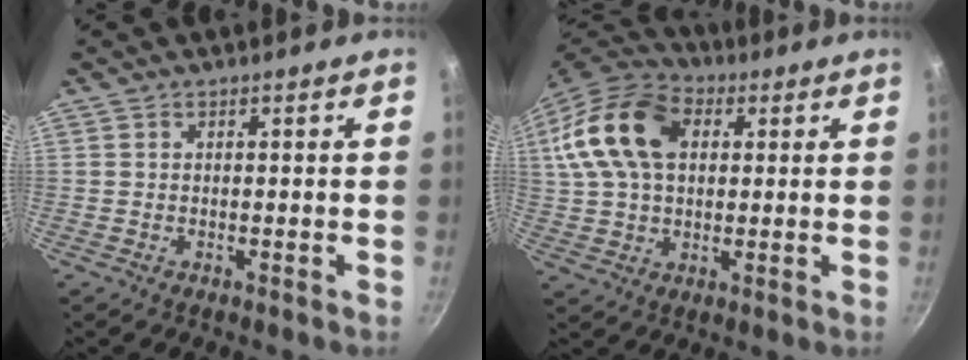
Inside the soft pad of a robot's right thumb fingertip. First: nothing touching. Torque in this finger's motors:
{"motor_torque": [-0.58, 1.31, 0.55, -0.35, 0.26]}